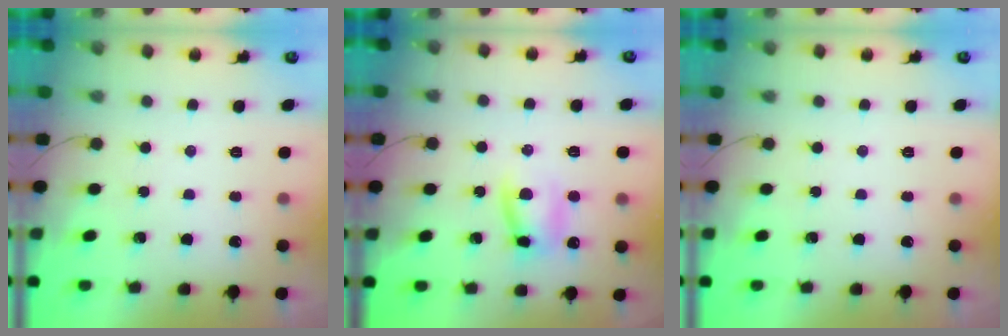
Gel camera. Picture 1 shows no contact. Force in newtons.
{"total": 8.8, "press": 8.7, "slide": 1.1}
{"total": 0.0}